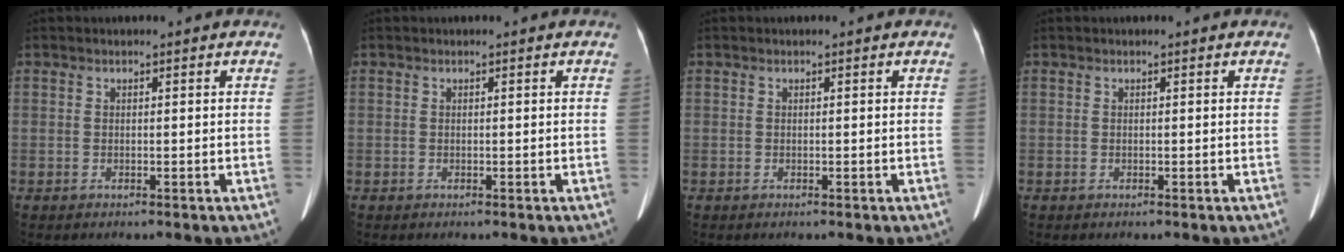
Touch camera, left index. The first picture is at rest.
{"total": 0.0}
{"total": 0.0}
{"total": 0.0}